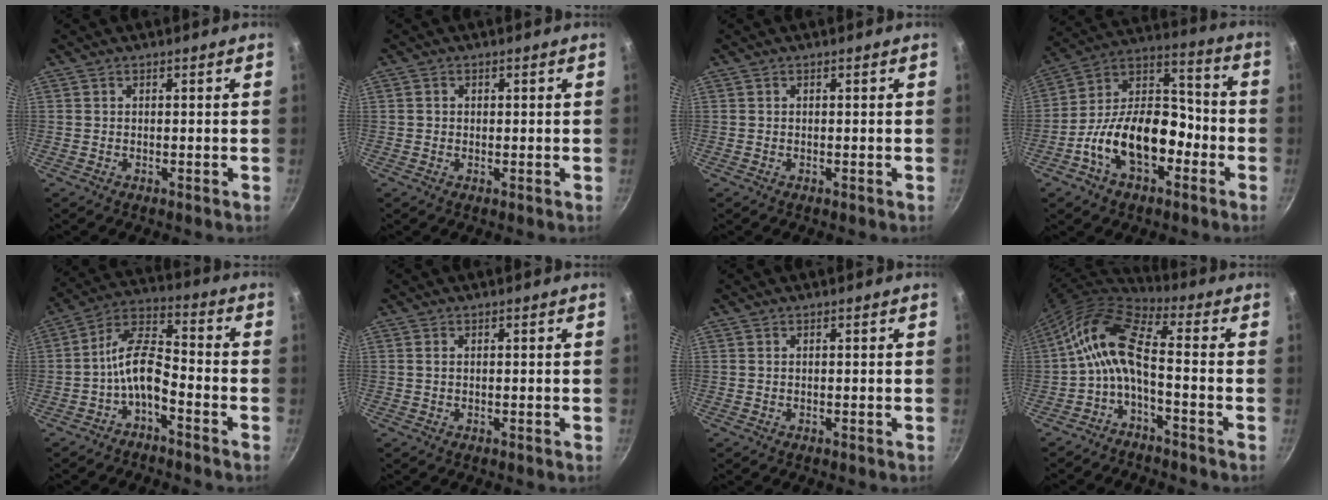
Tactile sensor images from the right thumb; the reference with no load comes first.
{"total": 1.1, "force": [0.1, 1.0, 0.4], "torque": [-0.003, 0.003, 0.000]}
{"total": 0.0}
{"total": 18.4, "force": [-6.5, 11.2, 13.1], "torque": [-0.179, 0.066, -0.125]}
{"total": 8.8, "force": [-3.8, 3.8, 7.0], "torque": [-0.136, 0.050, -0.079]}
{"total": 0.8, "force": [0.2, 0.5, 0.6], "torque": [-0.011, 0.002, 0.003]}
{"total": 0.0}
{"total": 10.5, "force": [-2.2, 4.0, 9.4], "torque": [-0.210, 0.042, -0.053]}